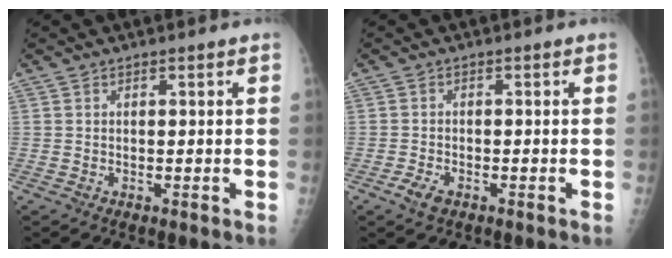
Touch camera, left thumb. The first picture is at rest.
{"total": 2.9, "force": [-1.7, 1.5, 1.8], "torque": [-0.038, 0.004, -0.032]}